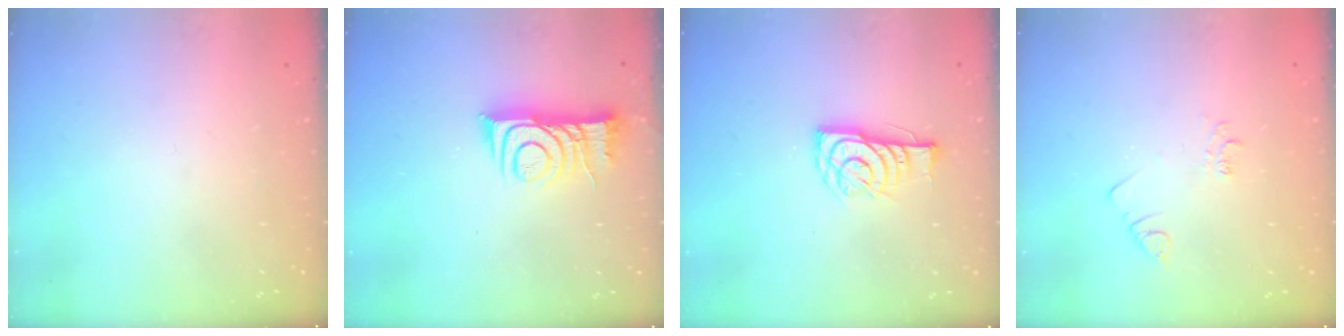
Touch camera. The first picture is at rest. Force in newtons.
{"total": 12.3, "press": 12.2, "slide": 1.1}
{"total": 10.5, "press": 10.5, "slide": 0.7}
{"total": 3.0, "press": 3.0, "slide": 0.5}